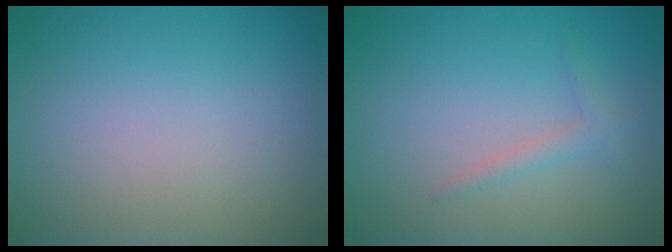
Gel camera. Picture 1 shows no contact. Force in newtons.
{"total": 1.3, "press": 1.3, "slide": 0.1}